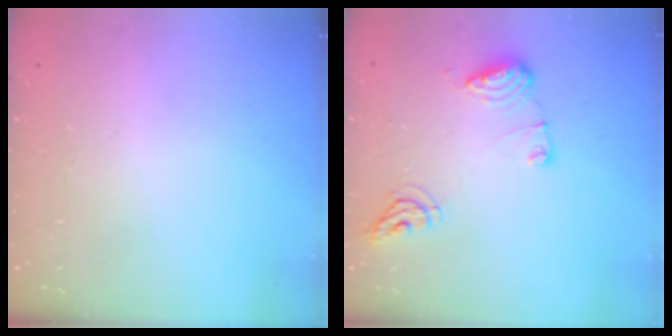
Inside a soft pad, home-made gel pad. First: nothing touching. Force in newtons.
{"total": 9.4, "press": 9.4, "slide": 0.3}